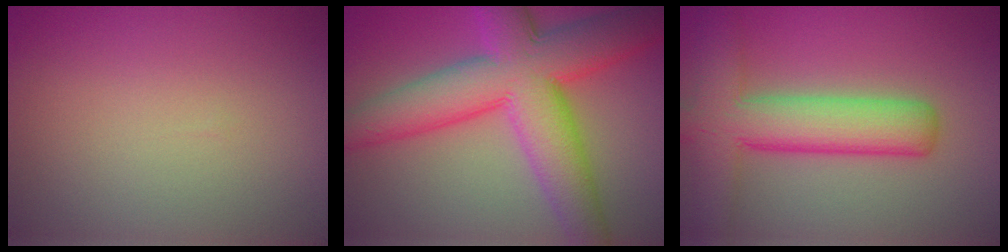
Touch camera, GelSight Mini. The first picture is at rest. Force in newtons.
{"total": 11.5, "press": 11.5, "slide": 0.2}
{"total": 8.1, "press": 8.1, "slide": 0.5}